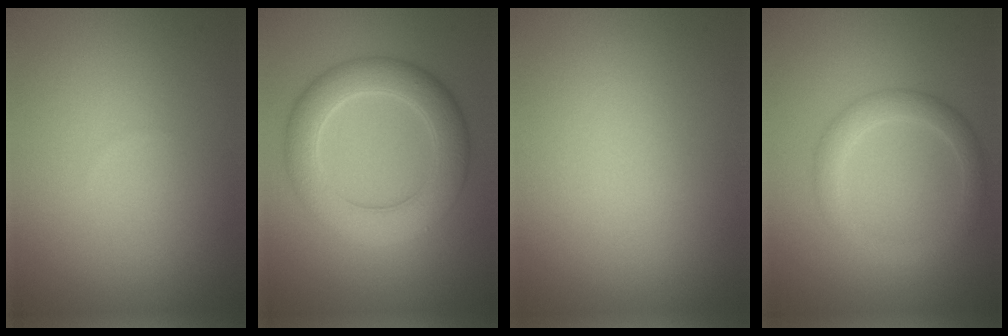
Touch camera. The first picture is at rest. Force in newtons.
{"total": 6.0, "press": 6.0, "slide": 0.2}
{"total": 0.0}
{"total": 2.7, "press": 2.7, "slide": 0.1}